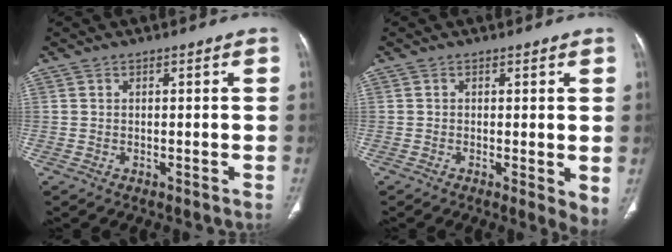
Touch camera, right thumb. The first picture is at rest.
{"total": 4.0, "force": [-0.2, 1.3, 3.8], "torque": [-0.049, -0.012, -0.007]}